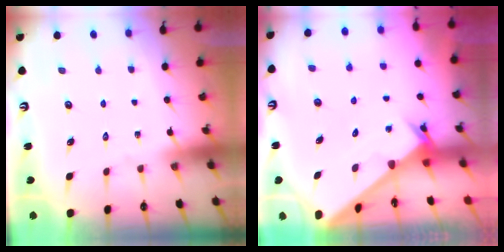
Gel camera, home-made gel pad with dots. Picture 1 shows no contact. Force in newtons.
{"total": 2.4, "press": 2.4, "slide": 0.2}